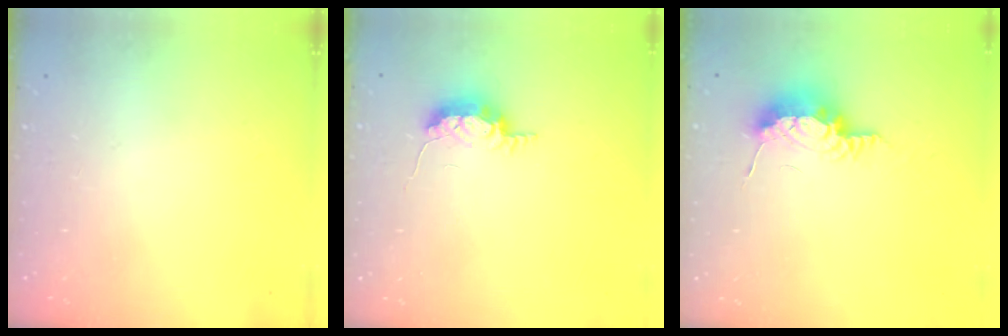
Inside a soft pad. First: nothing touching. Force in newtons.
{"total": 6.1, "press": 5.7, "slide": 2.2}
{"total": 8.5, "press": 8.4, "slide": 1.4}